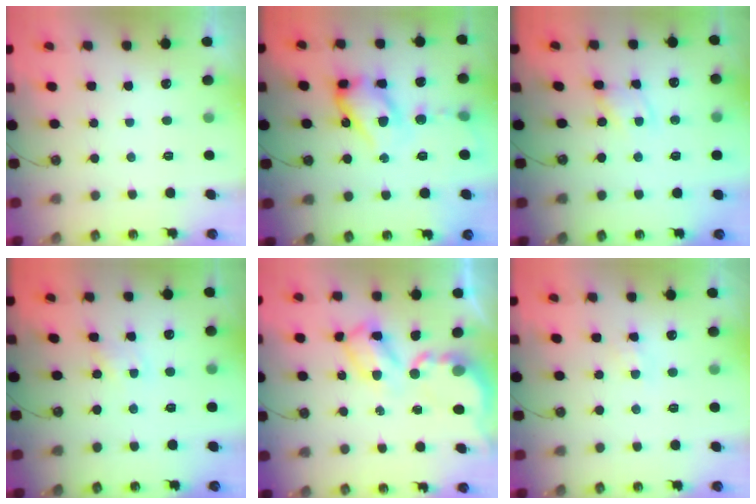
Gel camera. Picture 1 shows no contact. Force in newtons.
{"total": 17.3, "press": 17.2, "slide": 2.3}
{"total": 1.4, "press": 1.4, "slide": 0.2}
{"total": 2.7, "press": 2.7, "slide": 0.4}
{"total": 8.9, "press": 8.9, "slide": 0.5}
{"total": 5.9, "press": 5.8, "slide": 0.7}